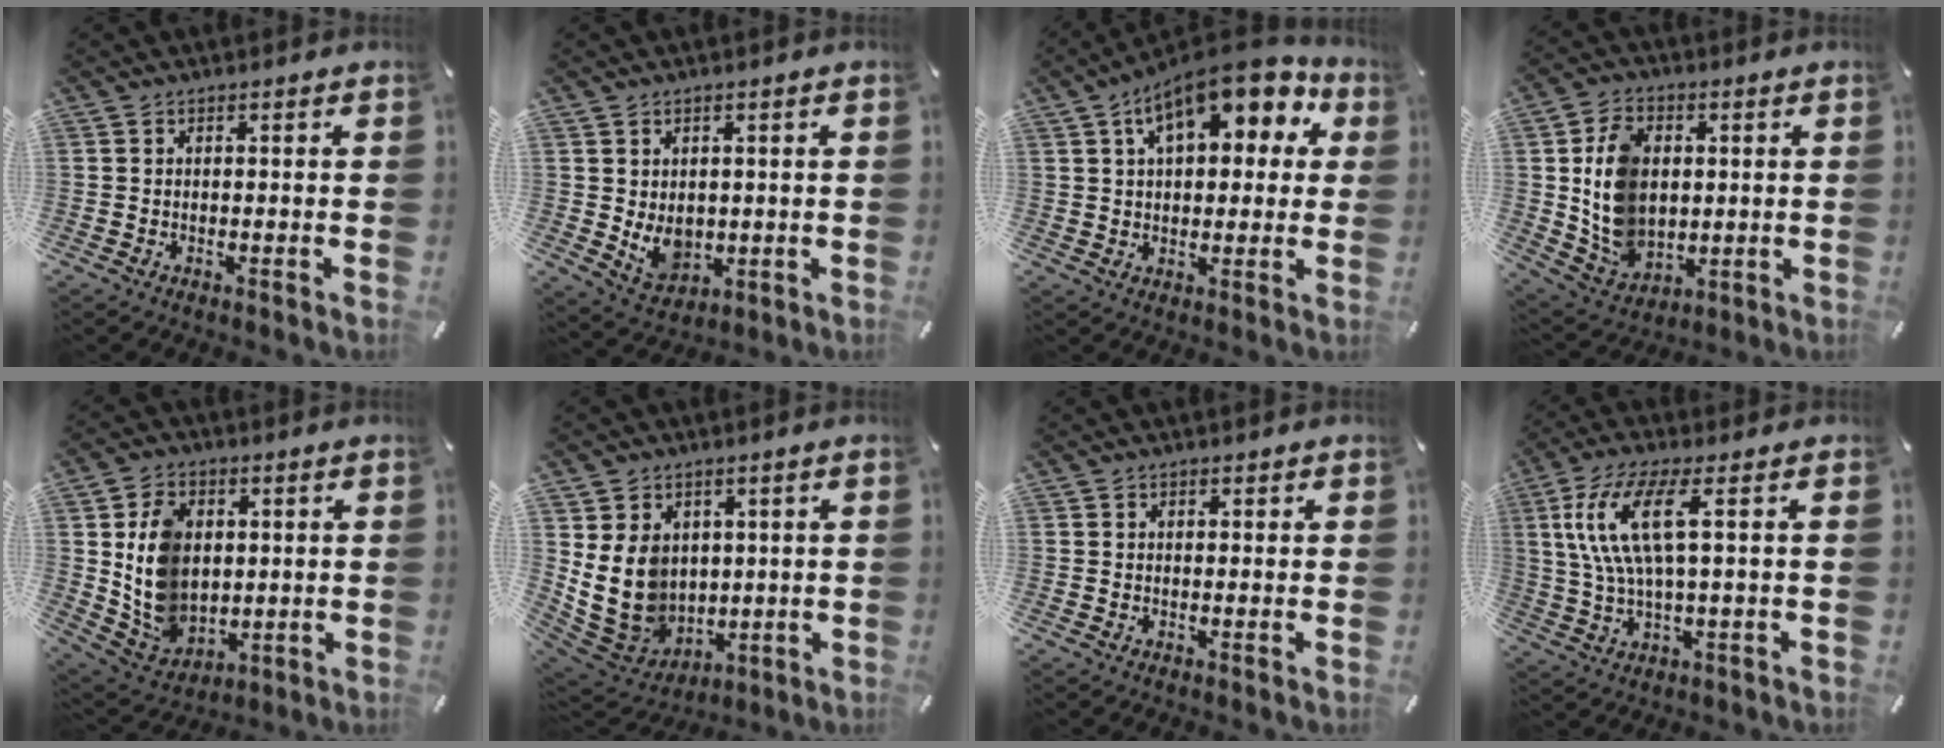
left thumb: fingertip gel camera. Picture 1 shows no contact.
{"total": 6.3, "force": [0.8, 5.5, 3.0], "torque": [-0.047, -0.008, 0.018]}
{"total": 14.2, "force": [7.3, 7.2, 9.9], "torque": [-0.142, -0.027, 0.122]}
{"total": 12.9, "force": [1.6, 10.4, 7.4], "torque": [-0.159, 0.009, 0.033]}
{"total": 12.2, "force": [2.0, 10.1, 6.4], "torque": [-0.144, 0.000, 0.041]}
{"total": 12.3, "force": [1.9, 10.9, 5.5], "torque": [-0.128, -0.024, 0.041]}
{"total": 0.6, "force": [0.4, 0.5, -0.1], "torque": [0.002, 0.004, 0.007]}
{"total": 12.1, "force": [3.4, 3.2, 11.2], "torque": [-0.247, -0.008, 0.052]}